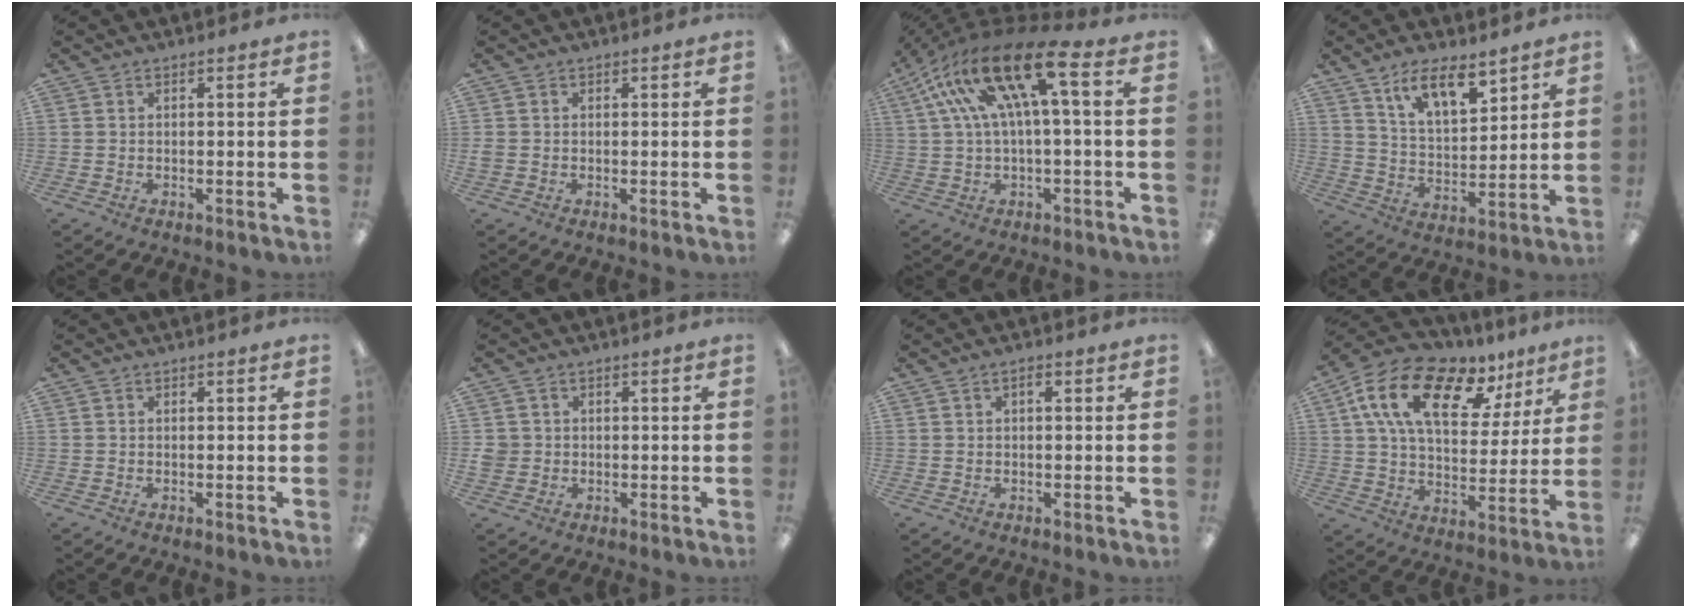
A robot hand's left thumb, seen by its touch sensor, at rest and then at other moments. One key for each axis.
{"total": 0.9, "fx": -0.3, "fy": 0.8, "fz": -0.1, "tx": 0.002, "ty": 0.003, "tz": -0.006}
{"total": 21.0, "fx": 7.2, "fy": 7.7, "fz": 18.1, "tx": -0.350, "ty": -0.023, "tz": 0.116}
{"total": 10.9, "fx": 8.1, "fy": 4.1, "fz": 6.1, "tx": -0.100, "ty": -0.044, "tz": 0.144}
{"total": 0.0}
{"total": 2.7, "fx": -0.1, "fy": 2.7, "fz": 0.1, "tx": -0.004, "ty": 0.004, "tz": -0.002}
{"total": 1.5, "fx": 0.4, "fy": 0.7, "fz": 1.2, "tx": -0.017, "ty": 0.002, "tz": 0.004}
{"total": 19.3, "fx": 10.1, "fy": 10.2, "fz": 12.9, "tx": -0.226, "ty": -0.034, "tz": 0.176}